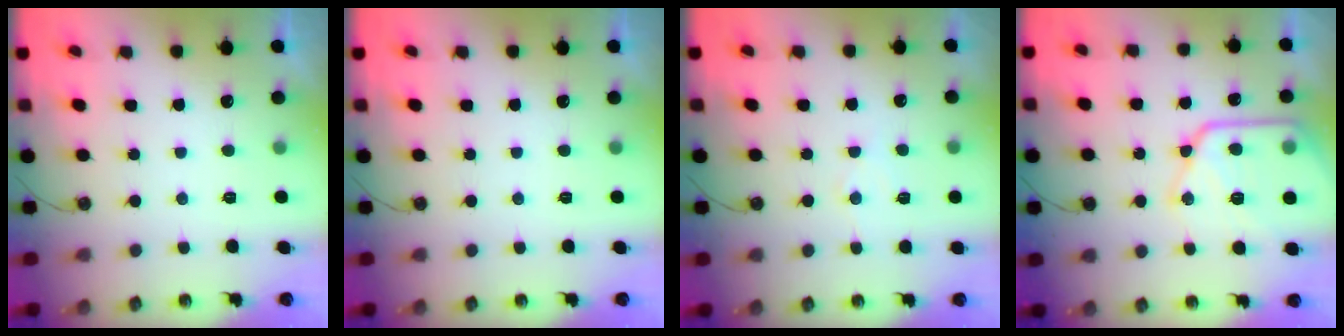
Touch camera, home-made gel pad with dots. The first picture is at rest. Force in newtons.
{"total": 0.0}
{"total": 5.6, "press": 5.6, "slide": 0.3}
{"total": 16.3, "press": 16.3, "slide": 1.0}